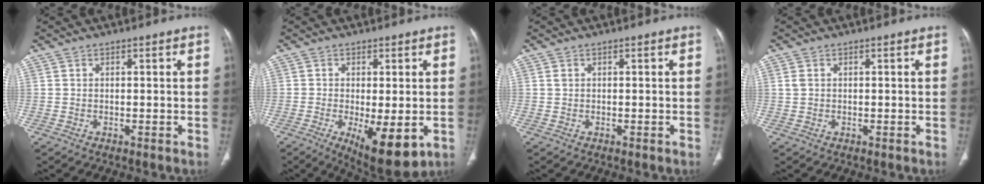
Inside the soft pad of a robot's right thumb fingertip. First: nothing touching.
{"total": 11.3, "force": [-3.3, 4.1, 10.0], "torque": [-0.150, -0.021, -0.039]}
{"total": 0.5, "force": [0.2, 0.4, 0.3], "torque": [-0.004, 0.005, 0.006]}
{"total": 1.3, "force": [0.4, 1.0, 0.8], "torque": [-0.018, 0.004, 0.013]}